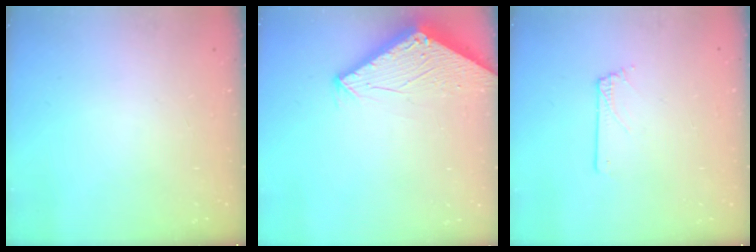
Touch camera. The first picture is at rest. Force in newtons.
{"total": 2.9, "press": 2.9, "slide": 0.2}
{"total": 0.0}